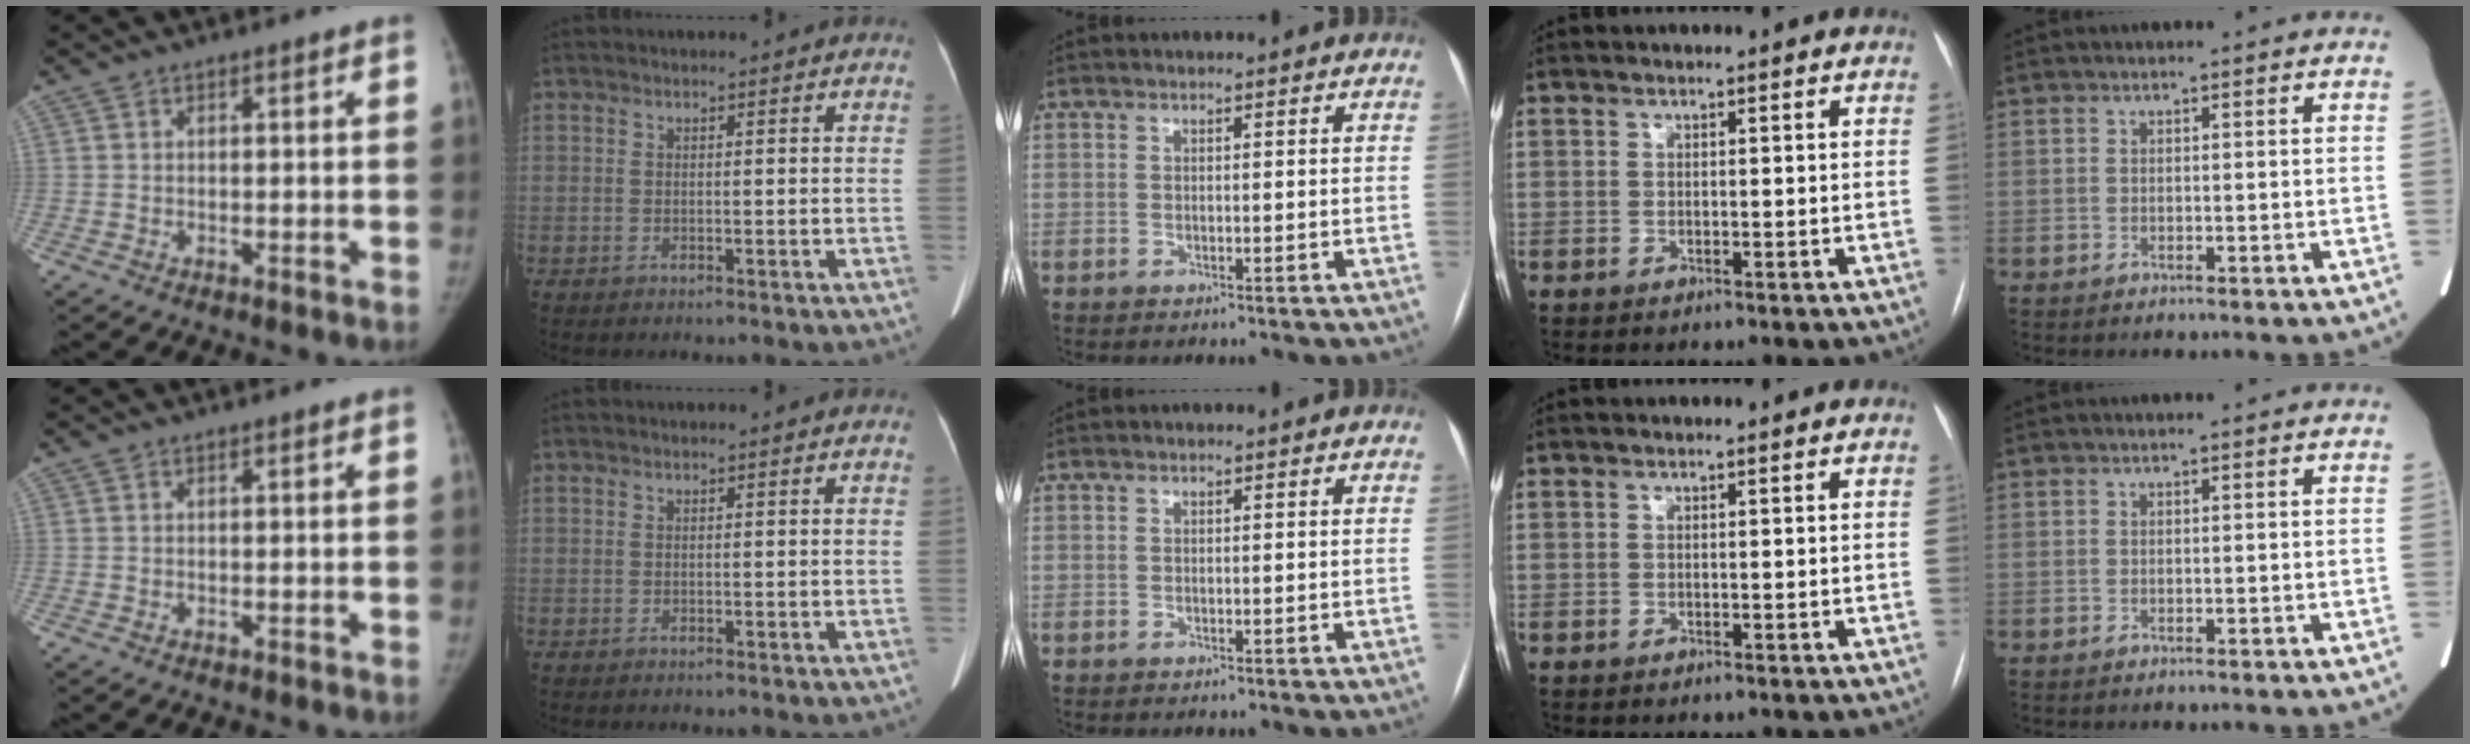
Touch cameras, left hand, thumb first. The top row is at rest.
{}